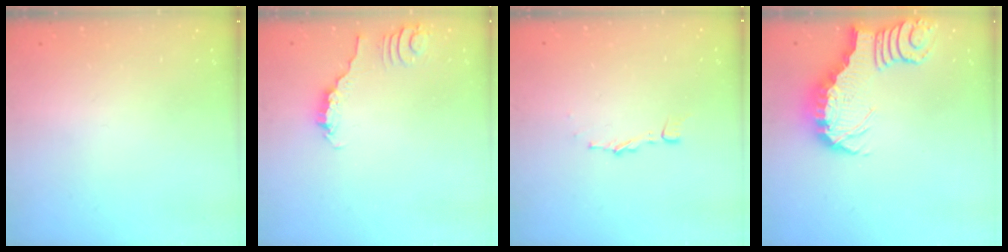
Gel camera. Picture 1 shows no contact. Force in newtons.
{"total": 2.2, "press": 2.1, "slide": 0.3}
{"total": 2.6, "press": 2.6, "slide": 0.2}
{"total": 3.0, "press": 3.0, "slide": 0.6}